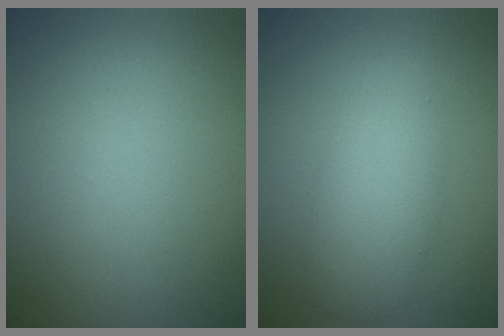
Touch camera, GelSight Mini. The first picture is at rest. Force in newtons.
{"total": 3.9, "press": 3.9, "slide": 0.1}